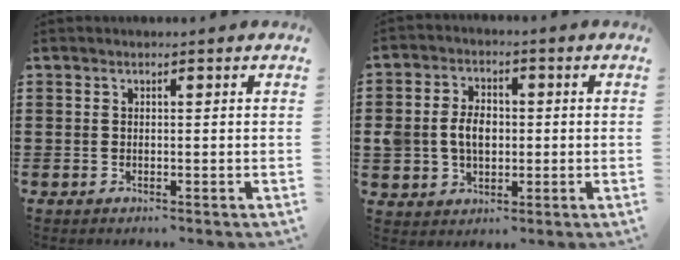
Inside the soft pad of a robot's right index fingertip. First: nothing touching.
{"total": 5.6, "force": [-0.2, 4.3, 3.7], "torque": [-0.075, 0.009, -0.010]}